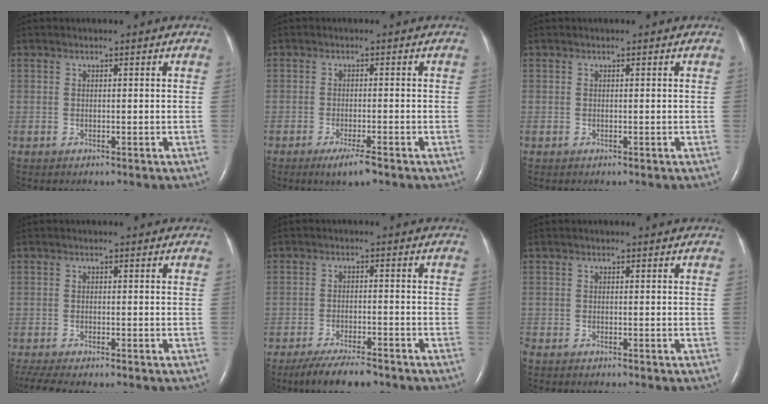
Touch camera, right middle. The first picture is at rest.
{"total": 3.6, "force": [-2.4, 0.1, 2.7], "torque": [-0.054, -0.010, -0.041]}
{"total": 0.0}
{"total": 6.1, "force": [-5.1, 0.6, 3.2], "torque": [-0.059, -0.010, -0.085]}
{"total": 7.9, "force": [-6.5, 1.6, 4.1], "torque": [-0.070, -0.018, -0.108]}
{"total": 1.4, "force": [-1.3, -0.1, 0.5], "torque": [-0.011, -0.002, -0.022]}